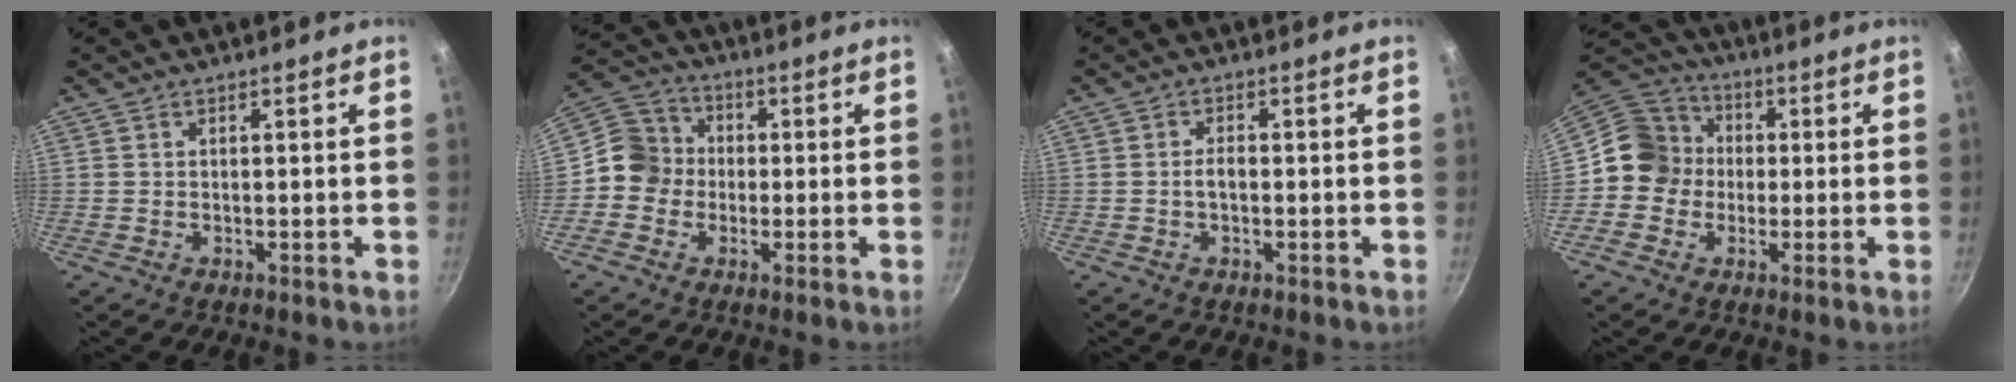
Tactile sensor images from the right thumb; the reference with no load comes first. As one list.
[{"total": 8.1, "force": [-1.0, 7.6, 2.6], "torque": [-0.009, 0.026, -0.043]}, {"total": 2.0, "force": [-0.4, 1.1, 1.6], "torque": [-0.026, 0.010, -0.007]}, {"total": 10.1, "force": [-0.5, 9.5, 3.3], "torque": [-0.021, 0.029, -0.033]}]